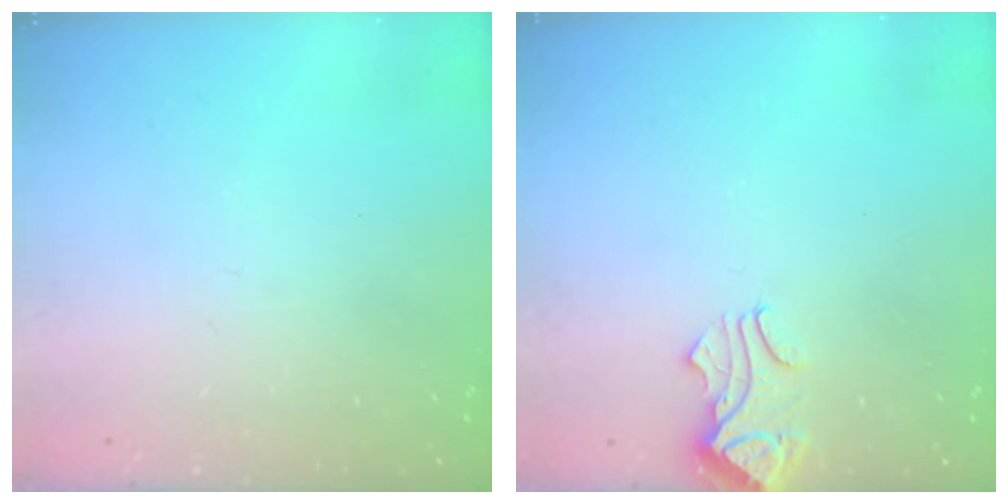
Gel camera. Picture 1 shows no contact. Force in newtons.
{"total": 1.0, "press": 0.8, "slide": 0.5}